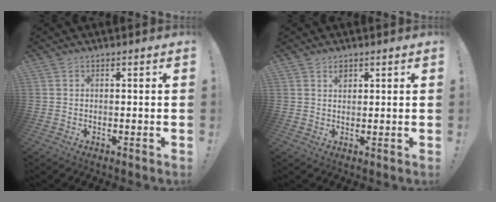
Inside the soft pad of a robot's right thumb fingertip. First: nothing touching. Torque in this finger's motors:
{"motor_torque": [0.15, 0.09, 0.27, 0.06, 0.00]}